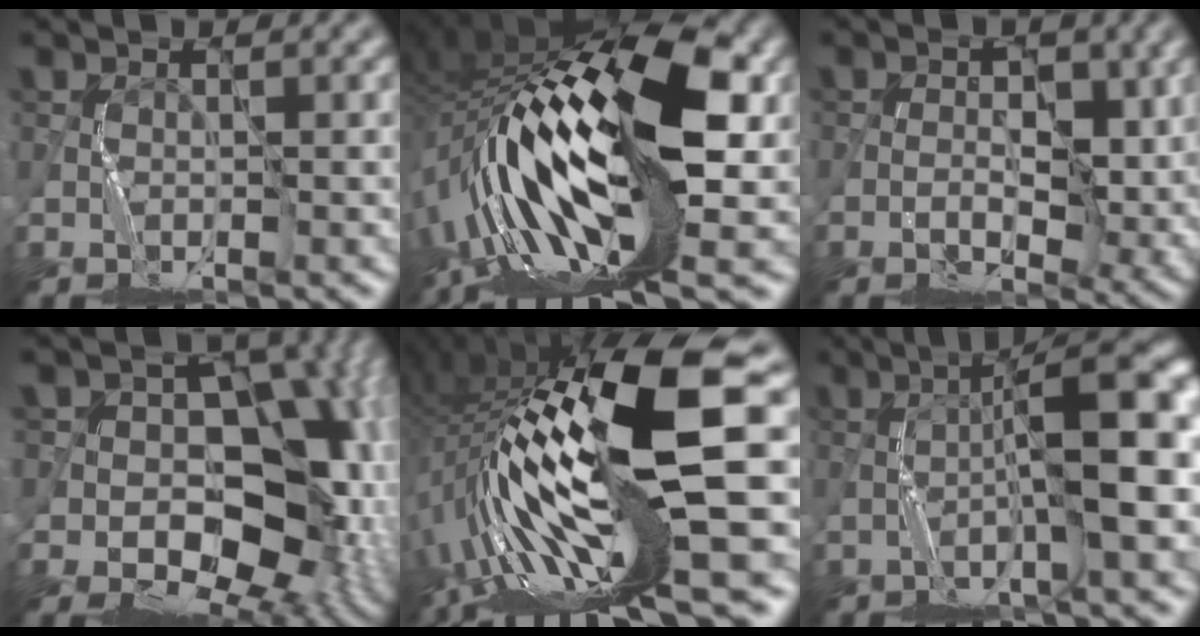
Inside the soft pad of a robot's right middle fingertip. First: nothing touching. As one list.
[{"total": 17.8, "force": [-1.9, 7.6, 16.0], "torque": [-0.306, 0.032, -0.048]}, {"total": 4.4, "force": [-0.3, 2.7, 3.5], "torque": [-0.043, -0.005, -0.007]}, {"total": 15.6, "force": [-0.4, 11.8, 10.2], "torque": [-0.085, 0.003, -0.010]}, {"total": 17.7, "force": [-1.2, 4.6, 17.1], "torque": [-0.330, 0.018, -0.021]}, {"total": 9.2, "force": [-1.0, 1.4, 9.1], "torque": [-0.137, 0.022, -0.019]}]